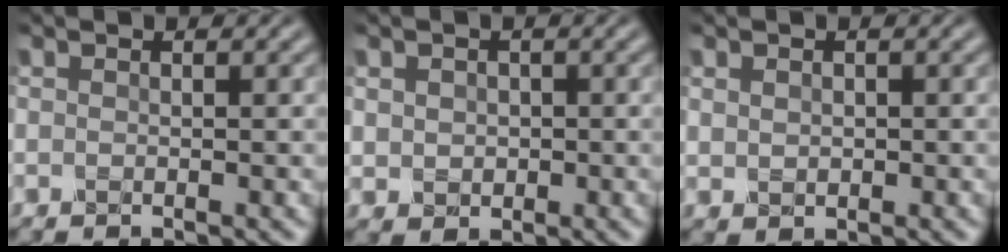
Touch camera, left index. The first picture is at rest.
{"total": 1.6, "force": [0.2, 1.5, 0.5], "torque": [-0.009, 0.000, 0.002]}
{"total": 0.9, "force": [0.3, 0.7, 0.3], "torque": [-0.007, 0.003, 0.006]}